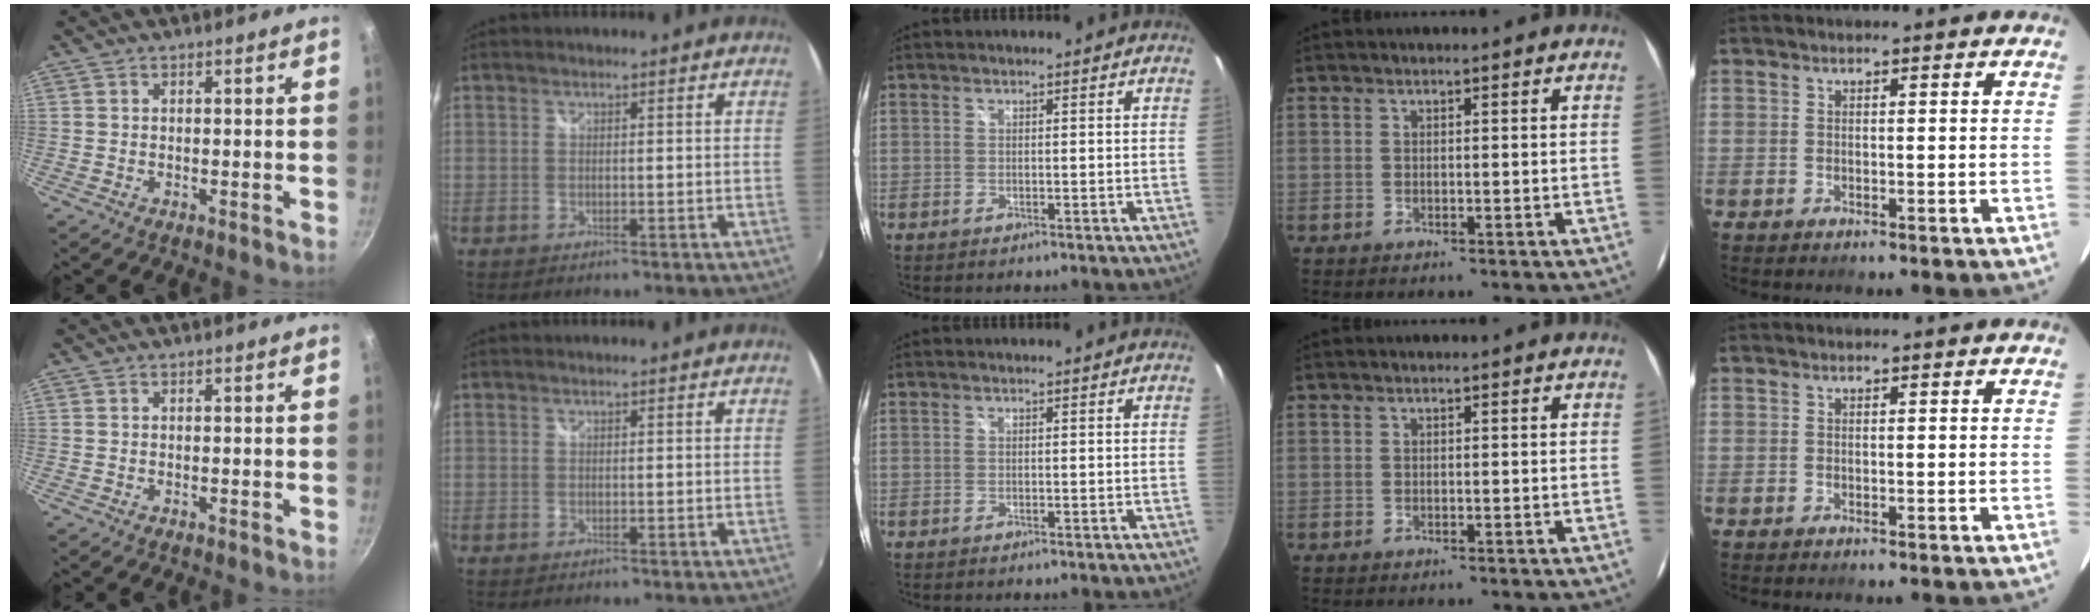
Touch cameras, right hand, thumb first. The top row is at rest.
{}